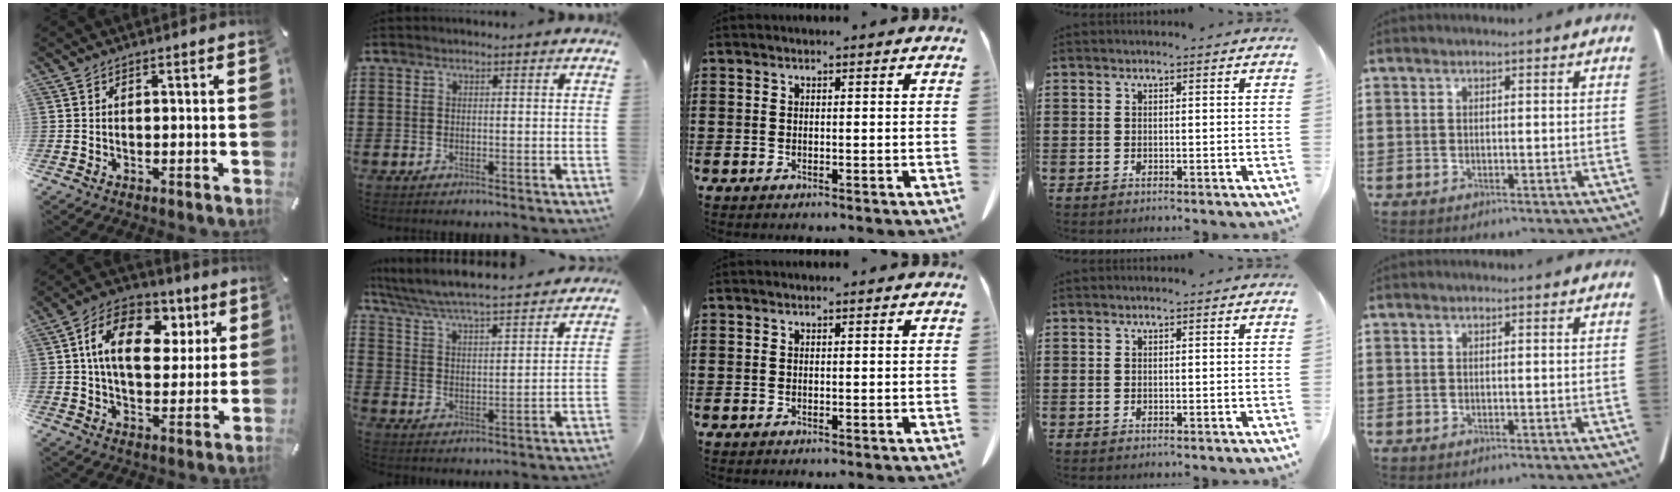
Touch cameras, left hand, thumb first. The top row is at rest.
{"thumb": {"total": 16.4, "force": [5.4, 10.9, 11.0], "torque": [-0.179, -0.008, 0.095]}, "index": {"total": 5.4, "force": [5.1, -0.1, 1.8], "torque": [-0.059, -0.041, 0.077]}}